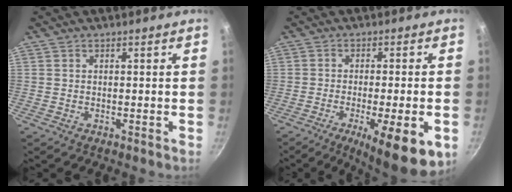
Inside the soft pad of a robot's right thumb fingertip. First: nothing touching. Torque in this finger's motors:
{"motor_torque": [0.10, 0.35, 0.05, -0.07, 0.29]}